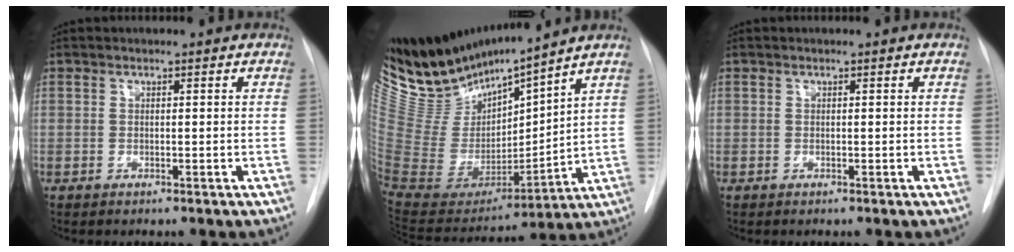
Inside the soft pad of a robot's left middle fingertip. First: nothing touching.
{"total": 16.2, "force": [15.1, 1.8, 5.4], "torque": [-0.114, -0.019, 0.308]}
{"total": 0.0}